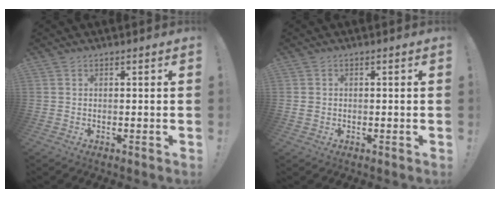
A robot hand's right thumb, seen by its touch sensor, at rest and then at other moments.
{"total": 1.6, "force": [0.3, 1.5, 0.7], "torque": [-0.005, 0.000, 0.004]}